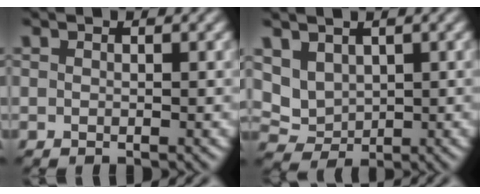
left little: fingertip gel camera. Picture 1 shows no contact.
{"total": 2.8, "force": [1.1, 2.2, 1.2], "torque": [-0.036, -0.004, 0.025]}